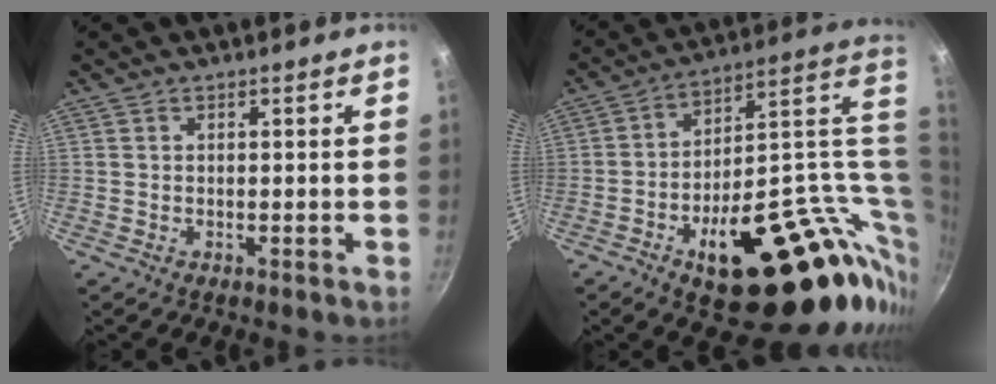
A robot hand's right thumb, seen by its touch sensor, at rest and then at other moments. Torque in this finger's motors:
{"motor_torque": [3.69, 1.32, 1.73, -1.04, 0.42]}